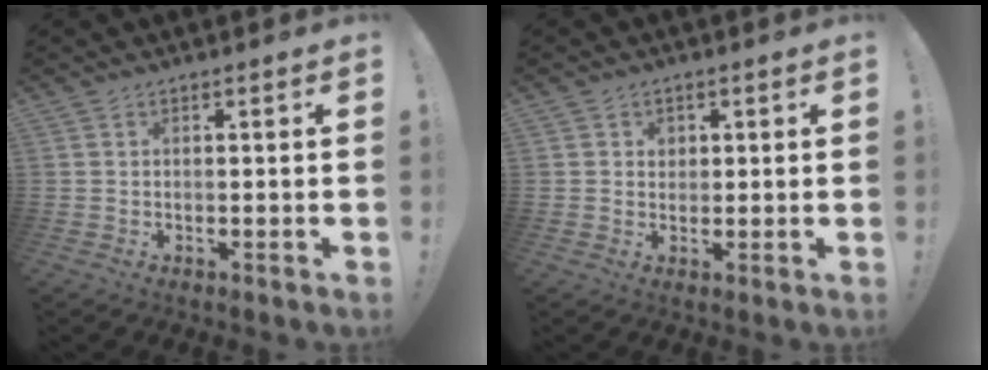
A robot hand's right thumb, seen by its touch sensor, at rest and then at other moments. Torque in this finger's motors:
{"motor_torque": [0.16, 0.37, 0.05, 0.30, 0.00]}